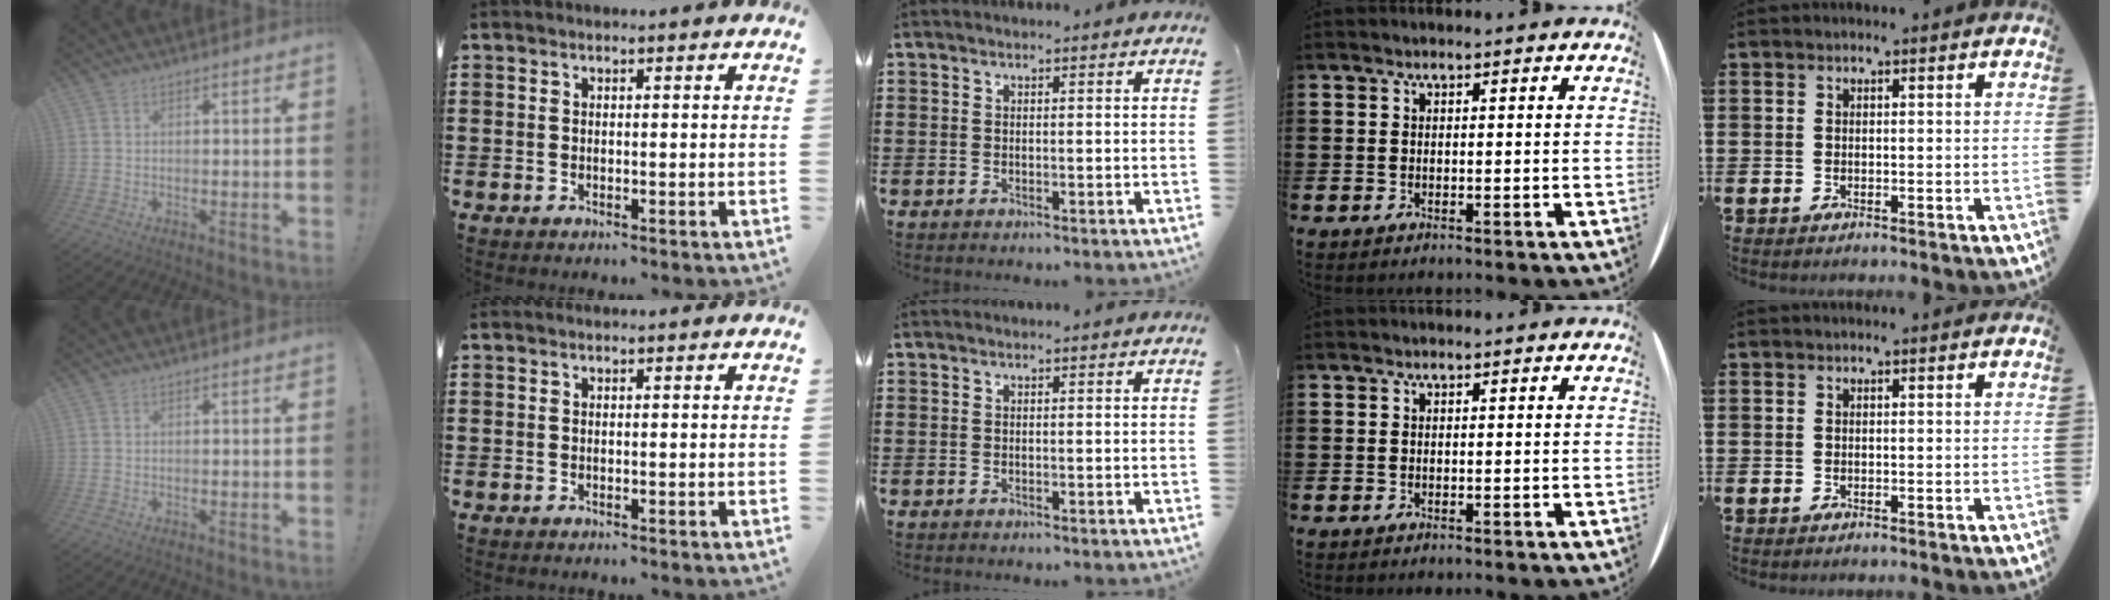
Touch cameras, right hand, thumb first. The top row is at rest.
{}